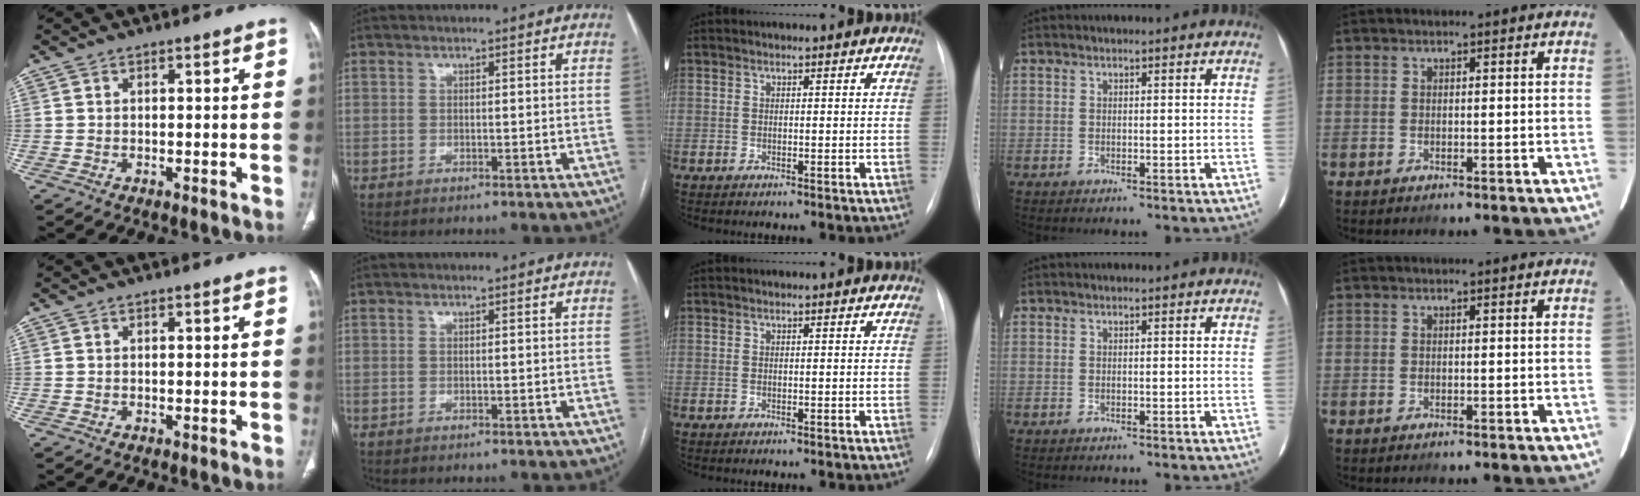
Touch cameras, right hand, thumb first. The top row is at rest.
{}